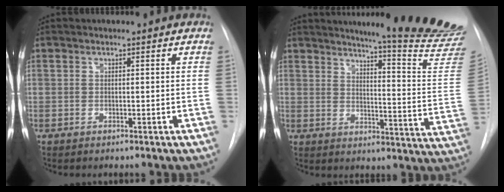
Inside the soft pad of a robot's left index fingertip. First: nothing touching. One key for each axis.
{"total": 22.7, "fx": 20.6, "fy": -0.6, "fz": 9.5, "tx": -0.127, "ty": -0.140, "tz": 0.237}